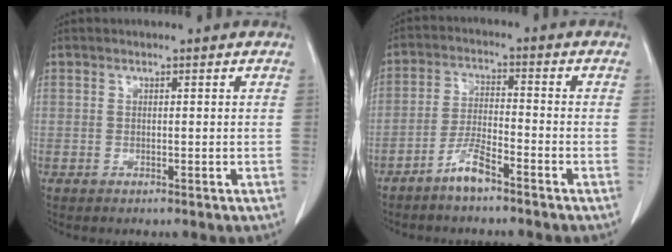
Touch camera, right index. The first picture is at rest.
{"total": 5.0, "force": [-3.8, 0.7, 3.2], "torque": [-0.066, 0.000, -0.074]}